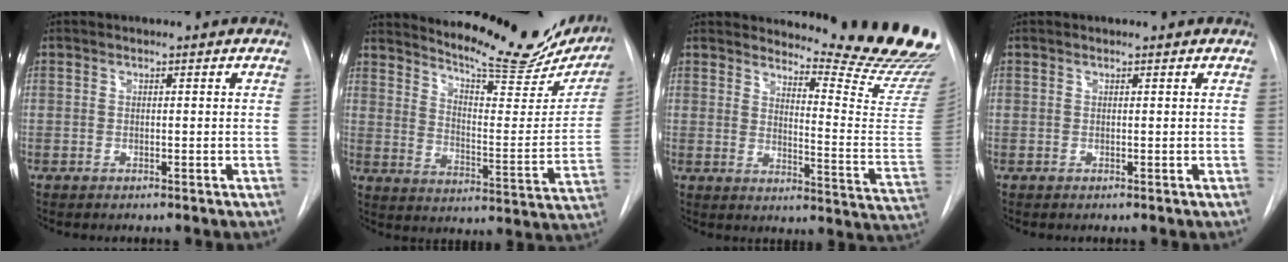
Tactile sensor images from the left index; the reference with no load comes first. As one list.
[{"total": 21.4, "force": [19.1, 4.1, 8.7], "torque": [-0.126, -0.068, 0.243]}, {"total": 18.3, "force": [17.3, -0.3, 5.7], "torque": [-0.082, -0.164, 0.198]}, {"total": 0.0}]